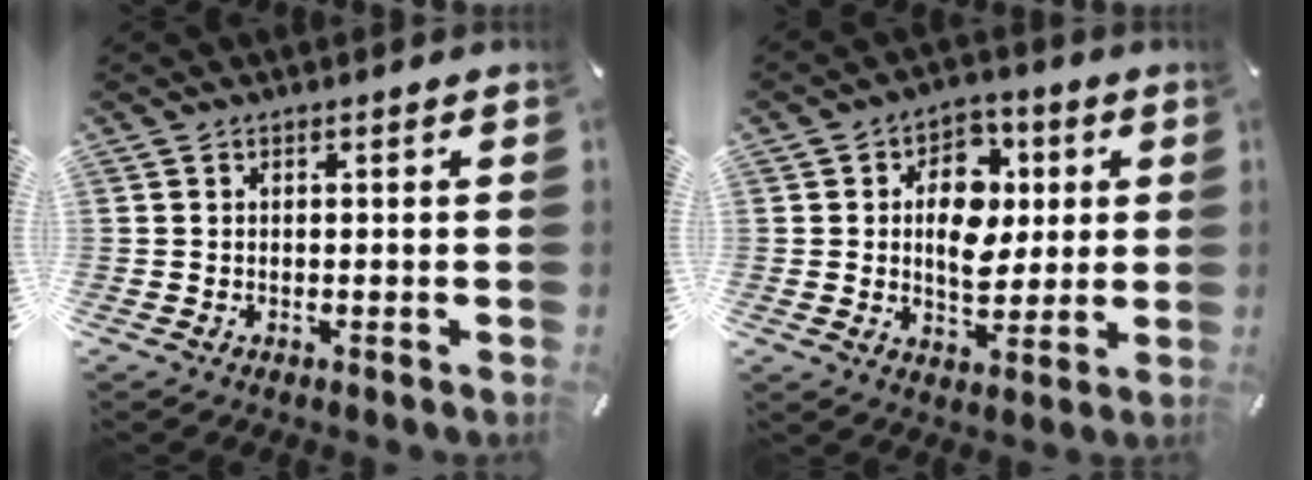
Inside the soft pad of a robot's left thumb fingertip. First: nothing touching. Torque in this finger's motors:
{"motor_torque": [0.32, 0.32, 0.79, -0.72, 0.29]}